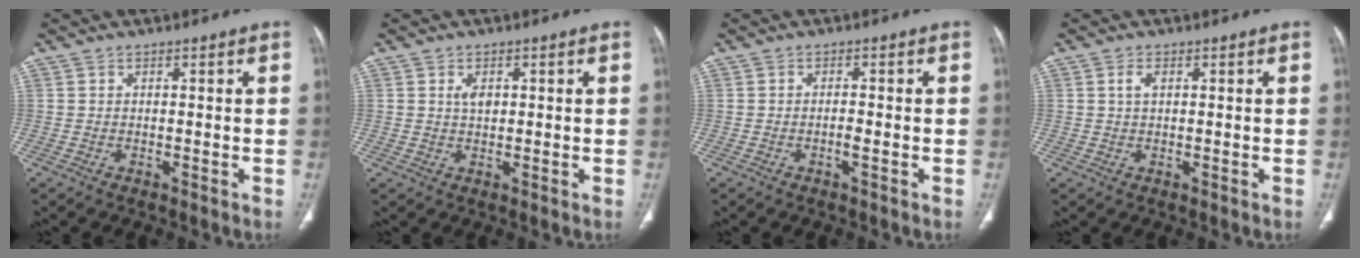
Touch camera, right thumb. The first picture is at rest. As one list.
[{"total": 2.2, "force": [0.7, 1.4, 1.5], "torque": [-0.017, -0.002, 0.012]}, {"total": 1.6, "force": [-0.6, 0.4, 1.5], "torque": [-0.031, 0.000, -0.012]}, {"total": 1.6, "force": [0.5, 0.8, 1.3], "torque": [-0.029, 0.003, 0.010]}]